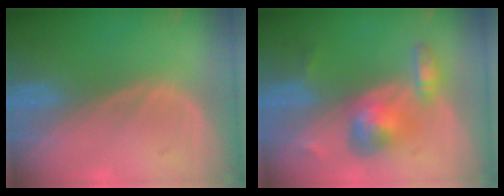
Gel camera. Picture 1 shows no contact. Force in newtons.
{"total": 6.3, "press": 5.8, "slide": 2.5}